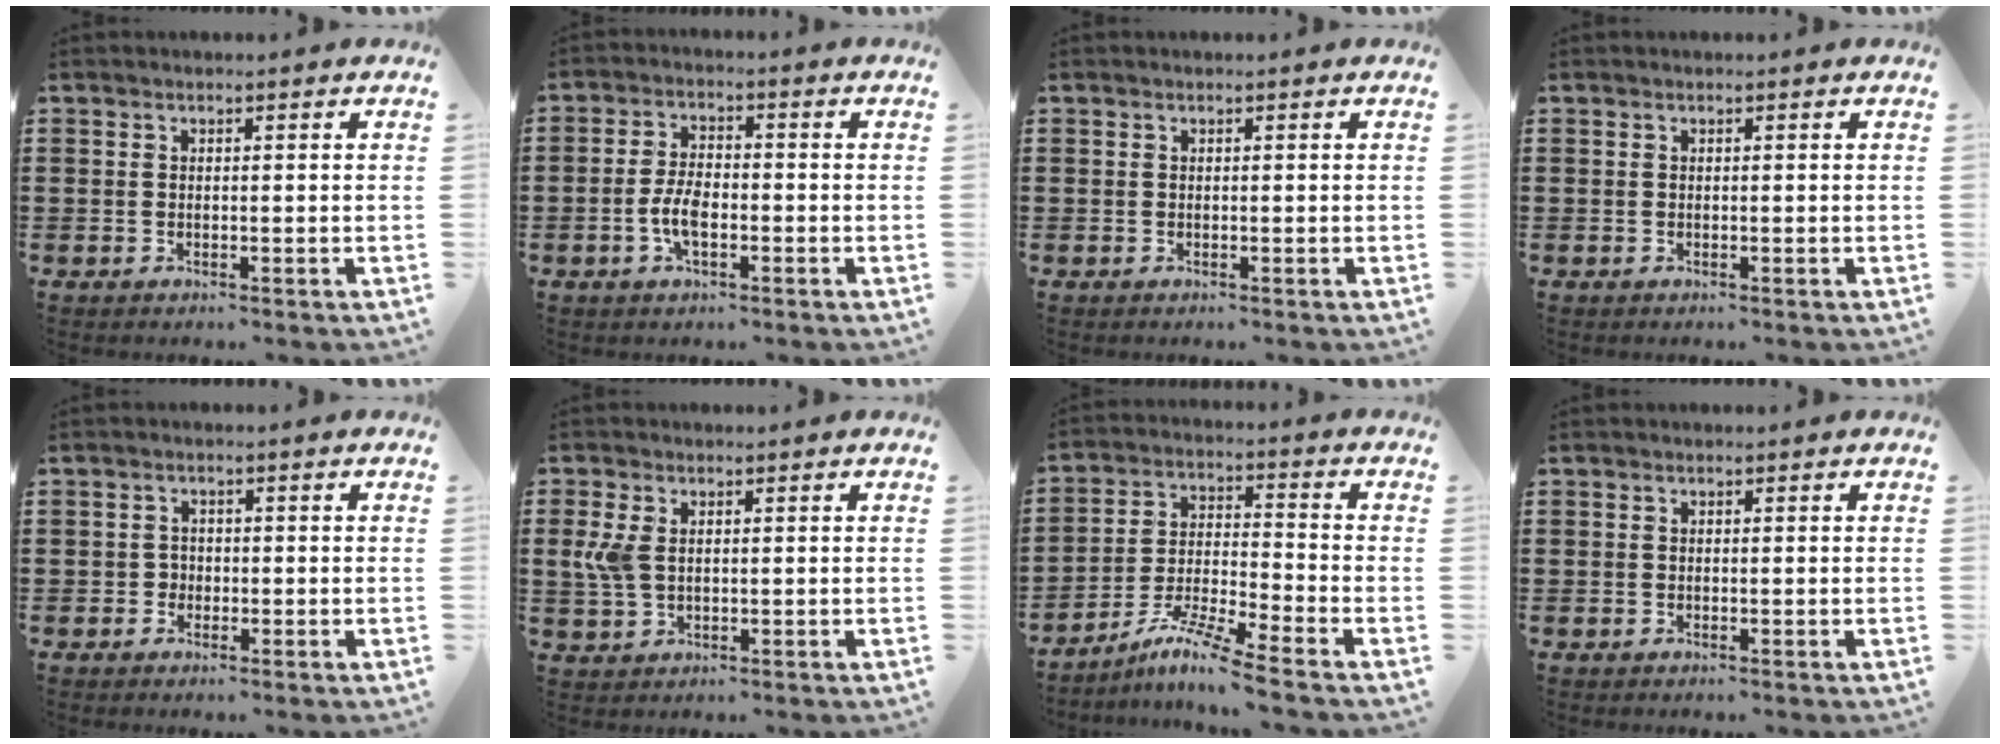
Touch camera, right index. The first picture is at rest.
{"total": 5.0, "force": [-1.5, 2.2, 4.2], "torque": [-0.101, -0.003, -0.033]}
{"total": 0.0}
{"total": 0.0}
{"total": 1.4, "force": [-0.6, 1.2, 0.3], "torque": [-0.010, 0.002, -0.014]}
{"total": 4.4, "force": [0.7, 2.6, 3.6], "torque": [-0.096, 0.000, 0.005]}
{"total": 7.7, "force": [-6.2, -0.3, 4.6], "torque": [-0.102, -0.018, -0.126]}
{"total": 0.0}